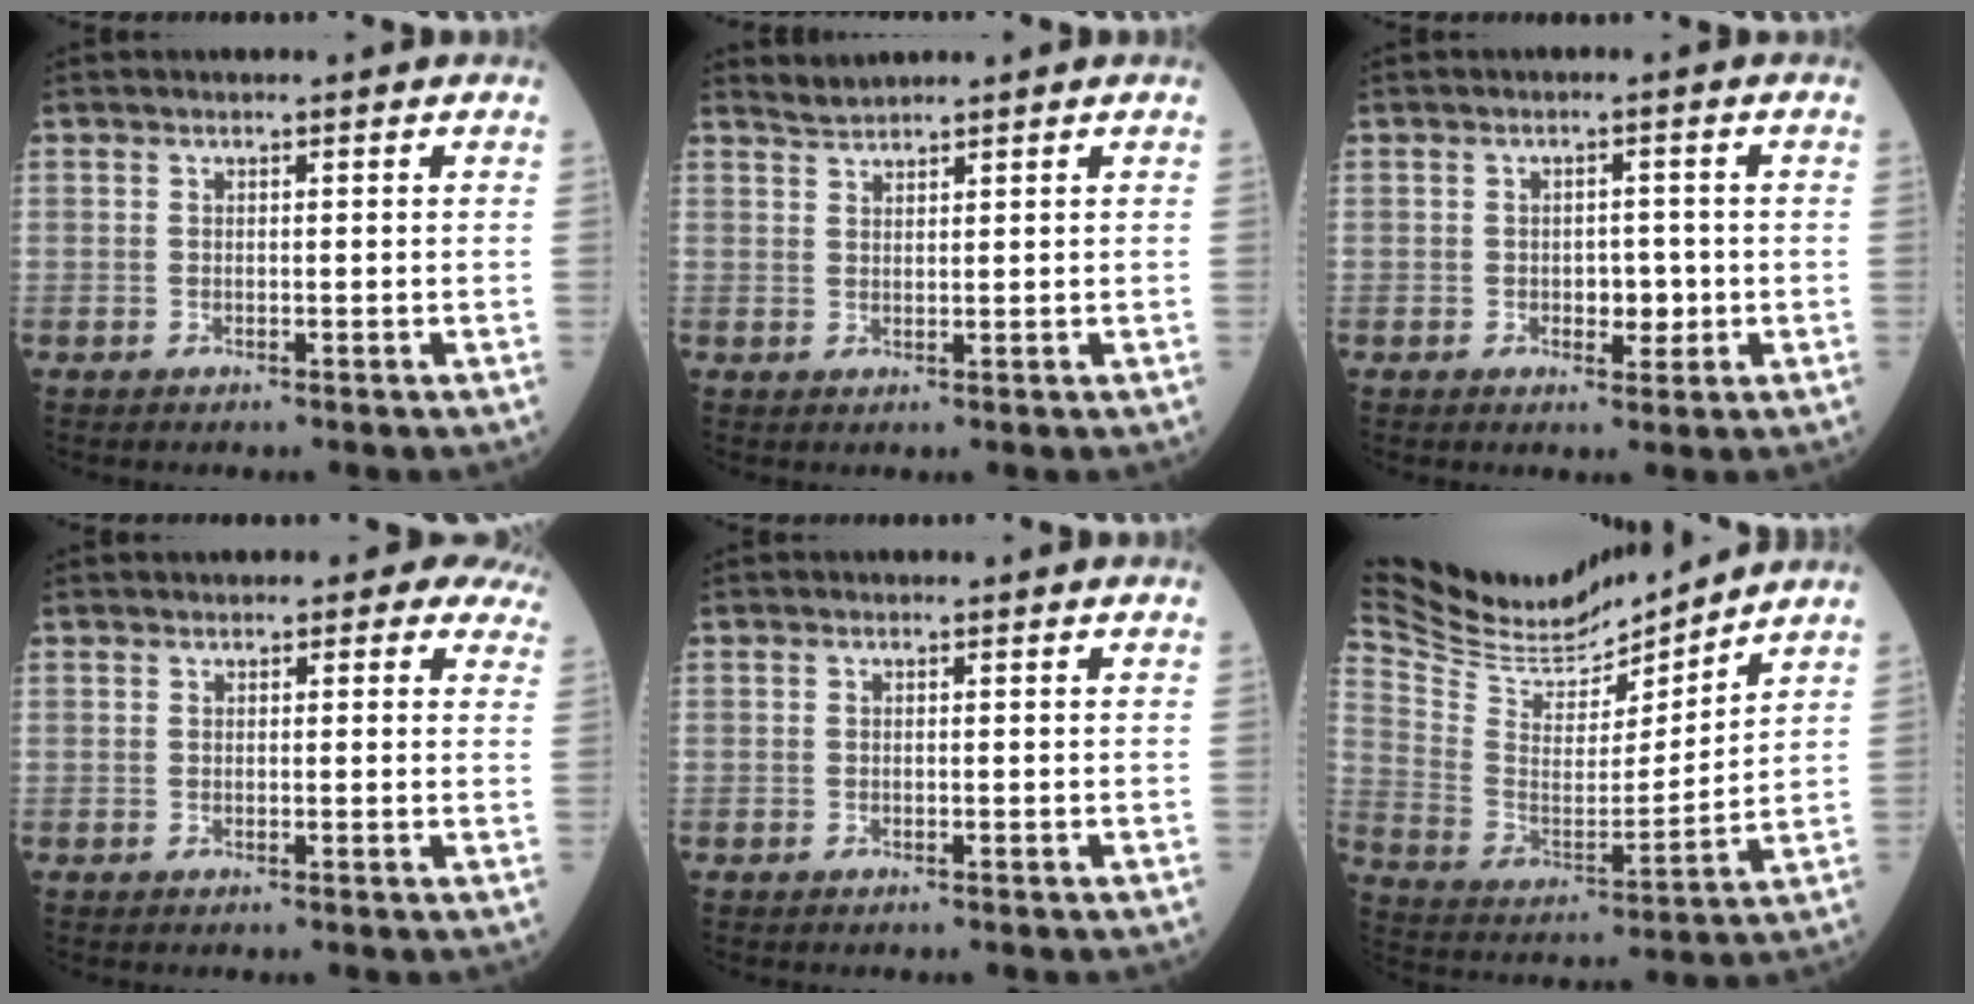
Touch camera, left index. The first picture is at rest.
{"total": 1.8, "force": [1.7, -0.4, -0.4], "torque": [0.000, 0.006, 0.042]}
{"total": 2.8, "force": [-0.7, 1.7, 2.1], "torque": [-0.021, 0.000, -0.009]}
{"total": 5.8, "force": [5.1, 2.3, 1.7], "torque": [0.010, -0.001, 0.035]}
{"total": 0.0}
{"total": 19.5, "force": [18.2, 3.7, 5.9], "torque": [-0.120, -0.009, 0.315]}